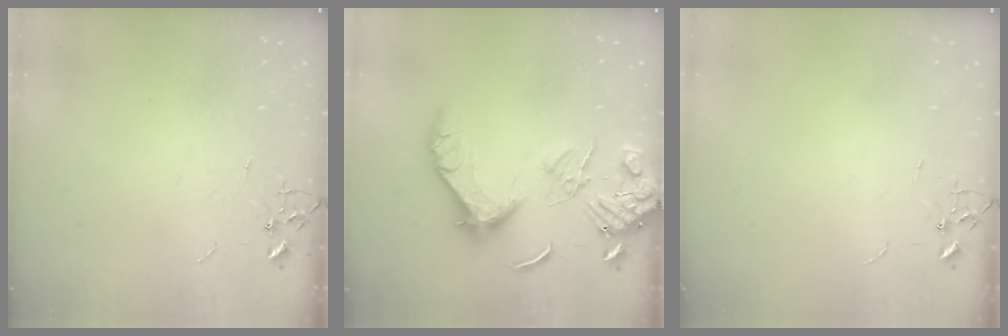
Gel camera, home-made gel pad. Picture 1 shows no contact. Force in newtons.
{"total": 14.9, "press": 14.7, "slide": 2.0}
{"total": 0.0}